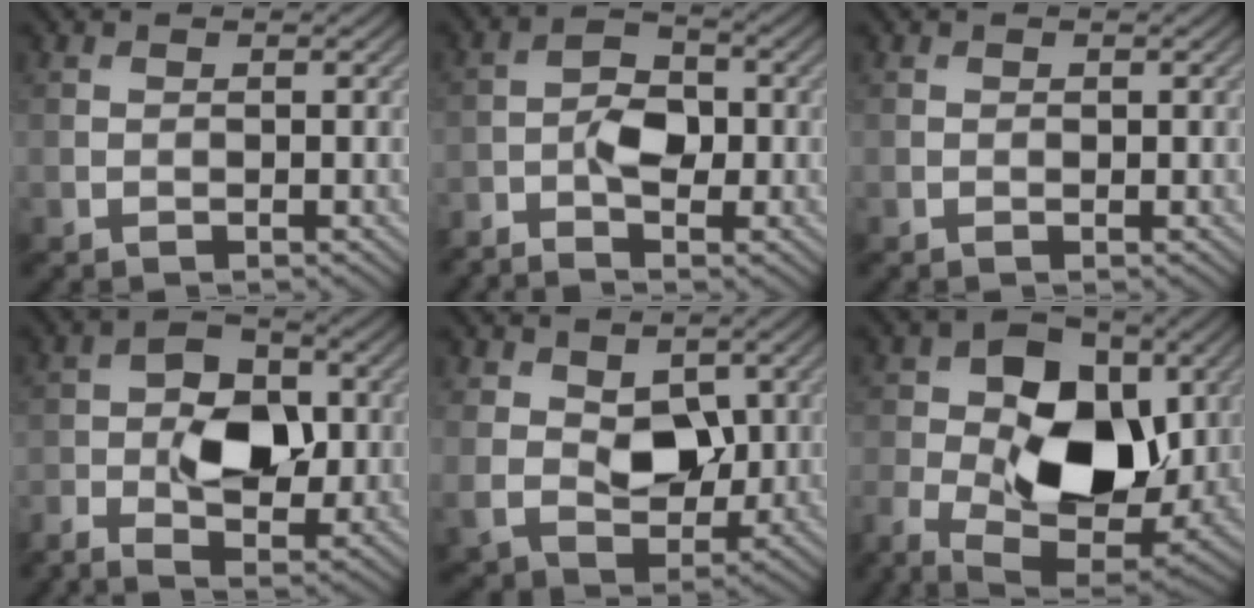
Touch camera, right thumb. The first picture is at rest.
{"total": 4.7, "force": [-2.3, 2.2, 3.5], "torque": [-0.064, 0.011, -0.049]}
{"total": 0.0}
{"total": 8.5, "force": [-2.1, 4.8, 6.7], "torque": [-0.121, 0.004, -0.043]}
{"total": 7.4, "force": [1.4, 5.3, 5.0], "torque": [-0.103, -0.015, 0.023]}
{"total": 15.2, "force": [-1.8, 9.5, 11.8], "torque": [-0.204, -0.005, -0.035]}